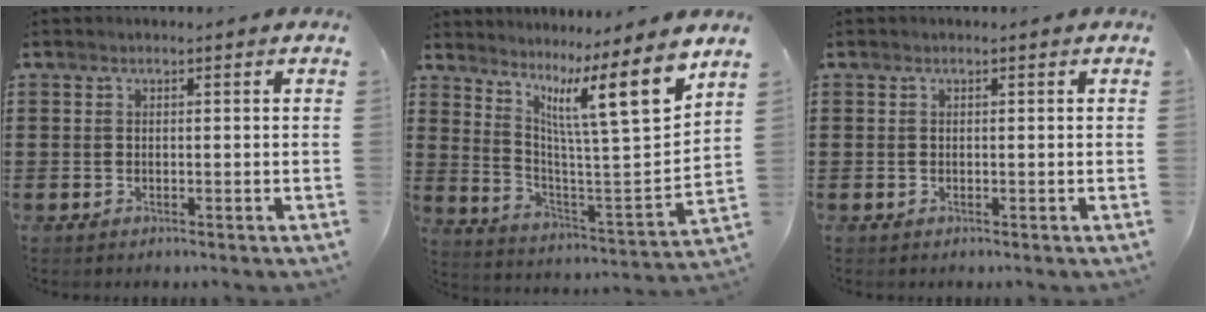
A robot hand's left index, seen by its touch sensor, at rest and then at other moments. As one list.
[{"total": 11.7, "force": [7.9, 1.0, 8.6], "torque": [-0.152, -0.069, 0.117]}, {"total": 0.0}]